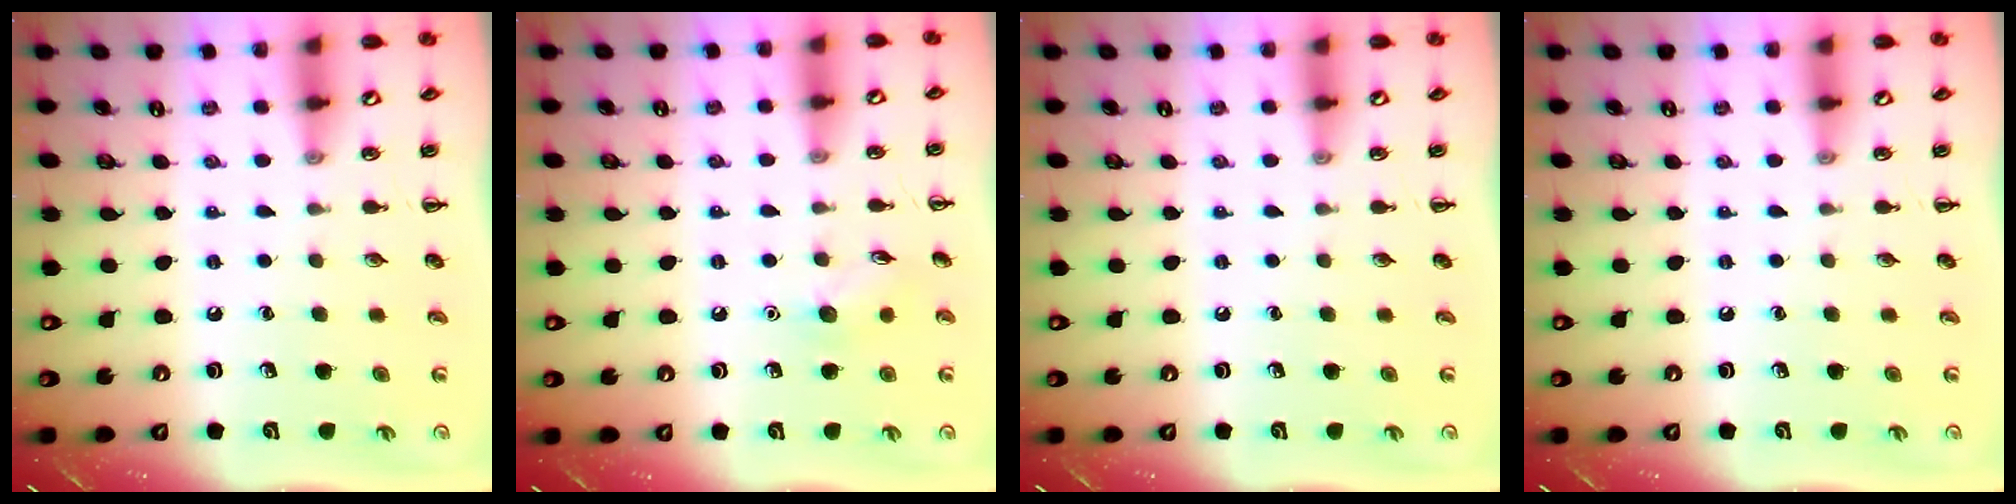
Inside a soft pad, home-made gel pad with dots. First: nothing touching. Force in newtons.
{"total": 6.6, "press": 6.4, "slide": 1.5}
{"total": 0.0}
{"total": 0.0}